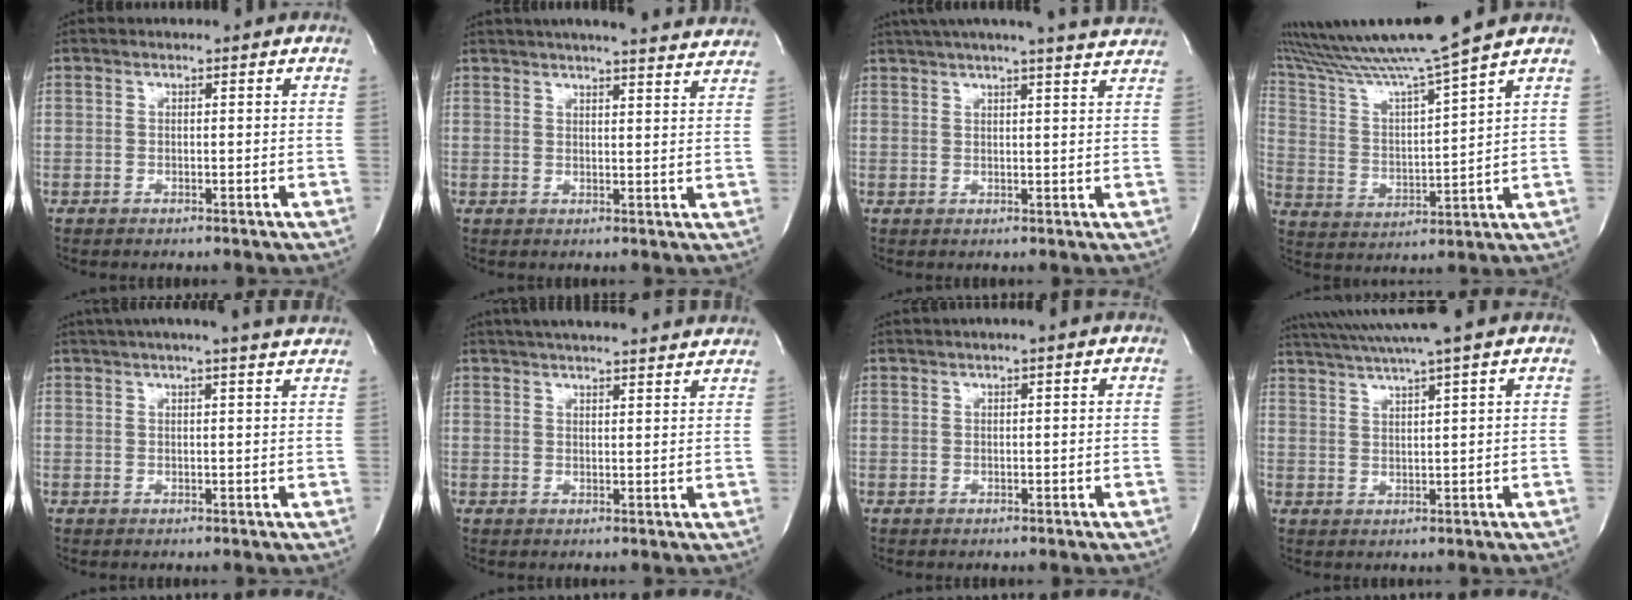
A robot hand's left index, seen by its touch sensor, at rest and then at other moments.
{"total": 17.7, "force": [16.3, 1.7, 6.7], "torque": [-0.101, 0.003, 0.196]}
{"total": 14.8, "force": [13.4, -0.4, 6.3], "torque": [-0.107, -0.007, 0.165]}
{"total": 15.0, "force": [13.0, -2.8, 6.8], "torque": [-0.130, -0.019, 0.232]}
{"total": 11.1, "force": [9.8, -0.7, 5.2], "torque": [-0.089, 0.004, 0.113]}
{"total": 18.0, "force": [16.5, 1.7, 7.2], "torque": [-0.116, 0.028, 0.215]}
{"total": 2.1, "force": [1.5, -0.4, 1.4], "torque": [-0.026, 0.015, 0.030]}
{"total": 9.3, "force": [7.8, -2.0, 4.6], "torque": [-0.087, 0.017, 0.125]}